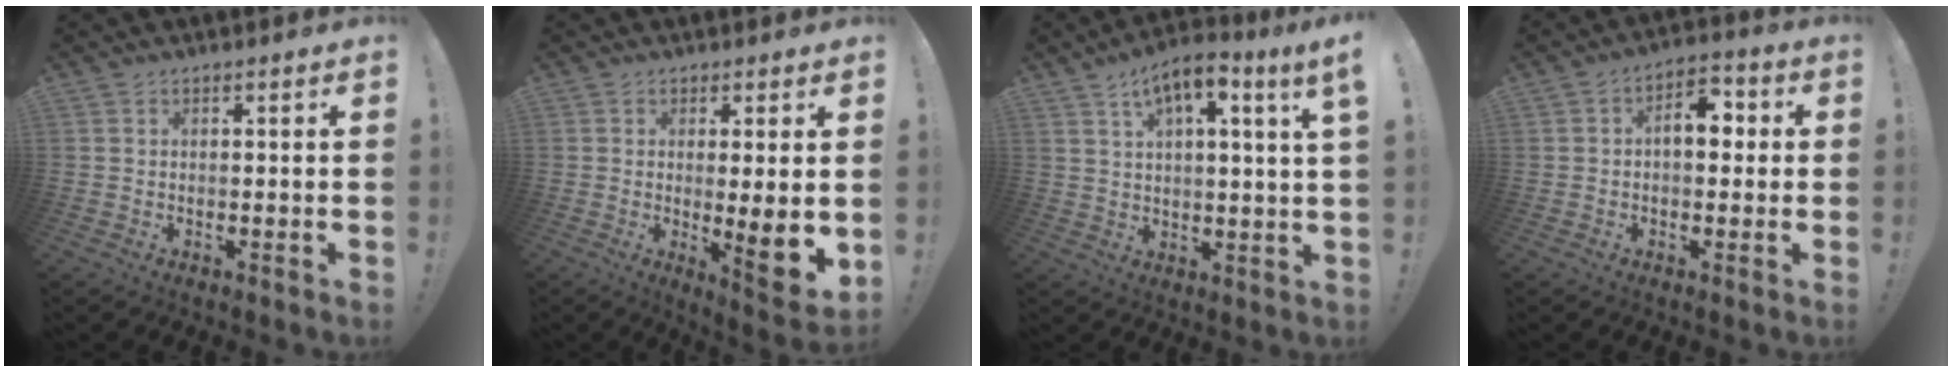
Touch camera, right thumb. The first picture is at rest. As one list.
[{"total": 9.1, "force": [-0.2, 0.9, 9.1], "torque": [-0.117, -0.020, 0.000]}, {"total": 8.6, "force": [4.2, 1.5, 7.4], "torque": [-0.108, -0.020, 0.066]}, {"total": 8.4, "force": [0.8, 5.0, 6.7], "torque": [-0.098, 0.011, 0.013]}]